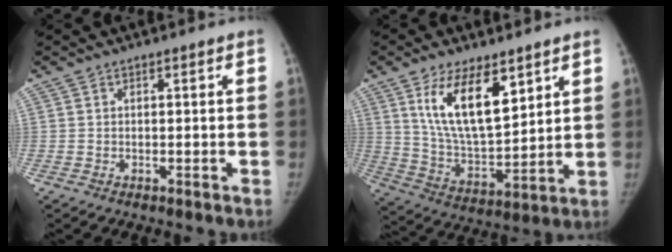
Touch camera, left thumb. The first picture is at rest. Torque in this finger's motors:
{"motor_torque": [0.29, 0.28, 1.70, -1.11, 0.59]}